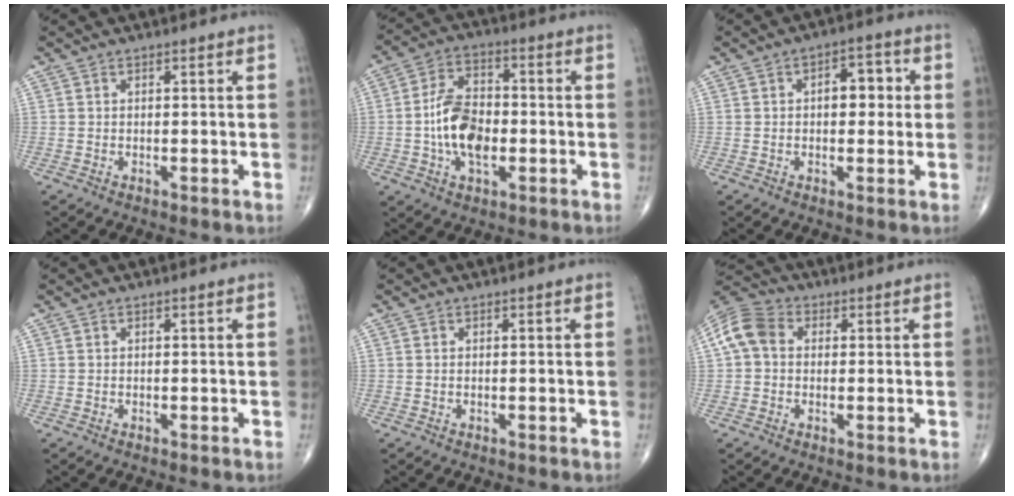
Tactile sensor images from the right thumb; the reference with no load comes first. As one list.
[{"total": 11.5, "force": [-1.6, 6.5, 9.3], "torque": [-0.158, 0.015, -0.033]}, {"total": 6.3, "force": [0.8, 3.5, 5.2], "torque": [-0.050, 0.016, 0.007]}, {"total": 0.0}, {"total": 0.0}, {"total": 8.0, "force": [1.0, 6.3, 4.9], "torque": [-0.098, 0.026, 0.008]}]